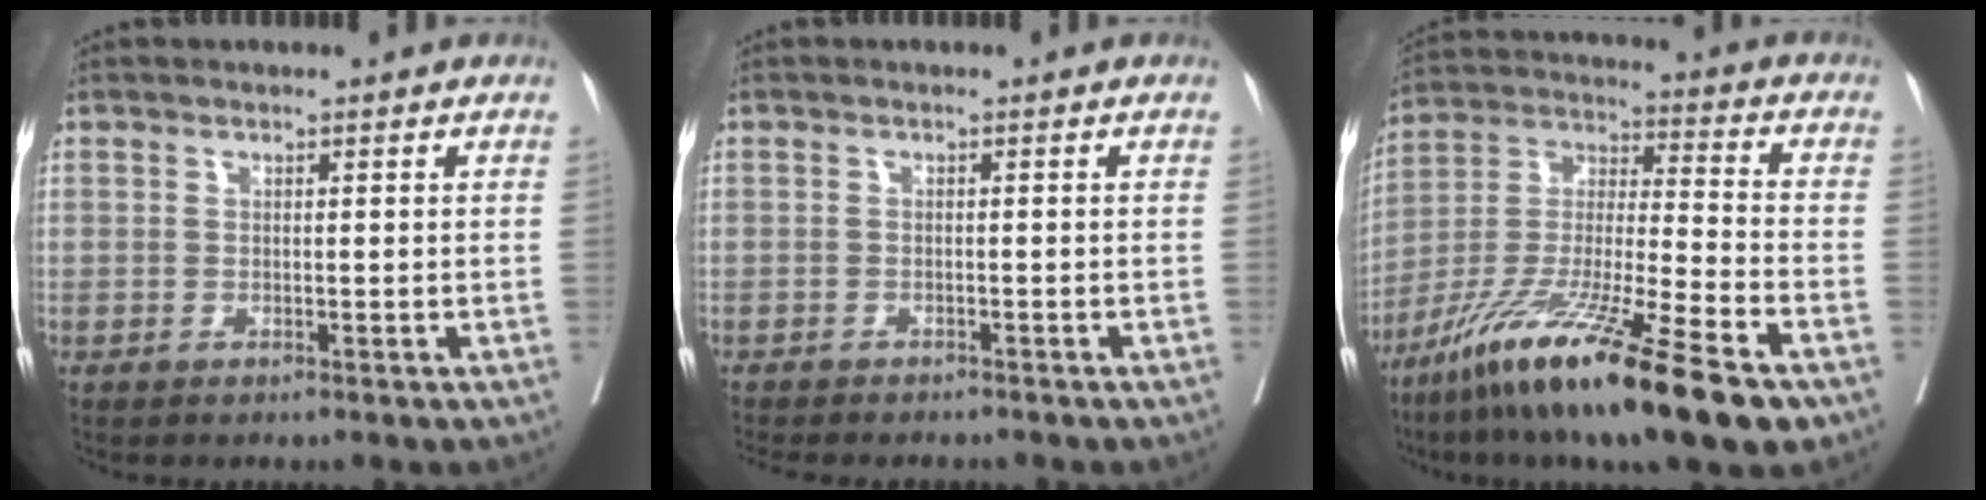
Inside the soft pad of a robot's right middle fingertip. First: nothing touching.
{"total": 7.8, "force": [-6.9, 1.9, 3.1], "torque": [-0.040, -0.005, -0.093]}
{"total": 22.5, "force": [-13.8, 1.9, 17.6], "torque": [-0.308, -0.048, -0.245]}